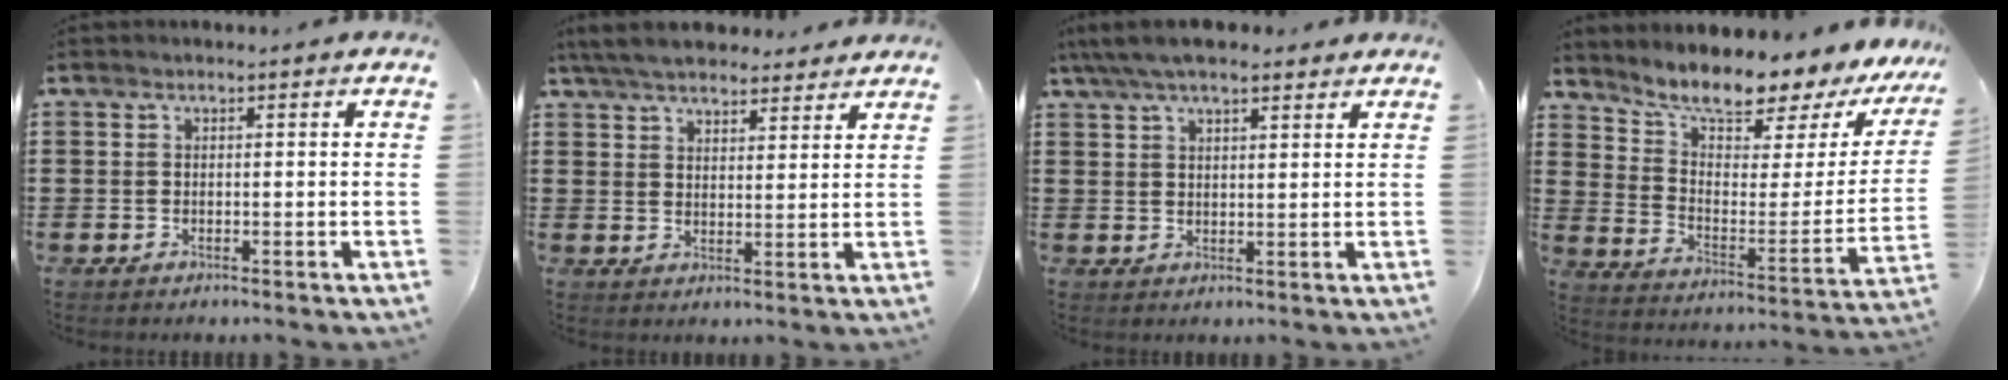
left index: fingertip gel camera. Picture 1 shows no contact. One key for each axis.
{"total": 6.2, "fx": 5.6, "fy": 1.7, "fz": 1.8, "tx": -0.055, "ty": -0.010, "tz": 0.106}
{"total": 5.9, "fx": 4.7, "fy": 2.0, "fz": 3.0, "tx": -0.071, "ty": 0.000, "tz": 0.087}
{"total": 8.2, "fx": 7.5, "fy": 1.3, "fz": 3.2, "tx": -0.077, "ty": -0.068, "tz": 0.120}